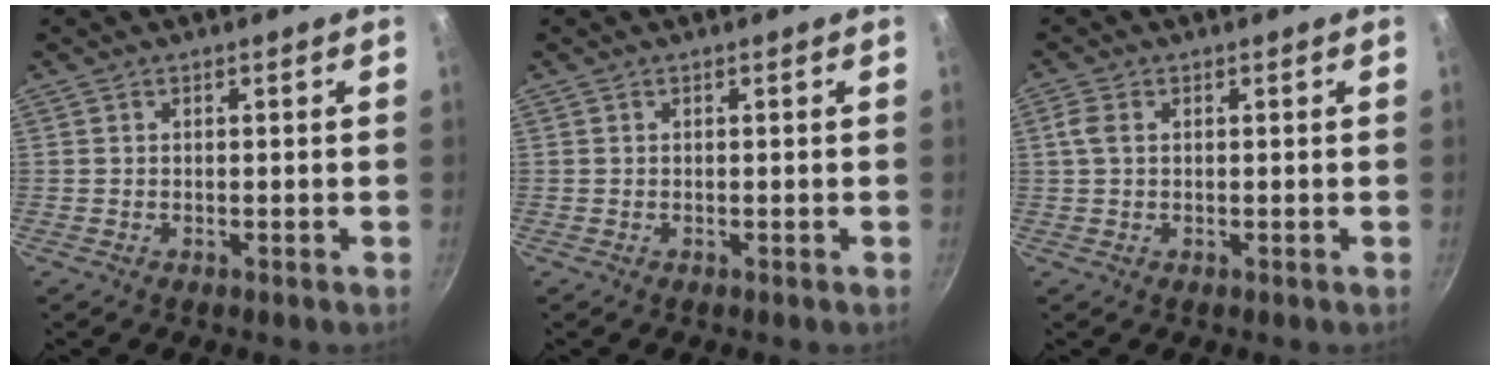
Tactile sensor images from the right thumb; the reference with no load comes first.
{"total": 0.0}
{"total": 2.5, "force": [0.6, 1.5, 1.9], "torque": [-0.046, 0.006, 0.010]}